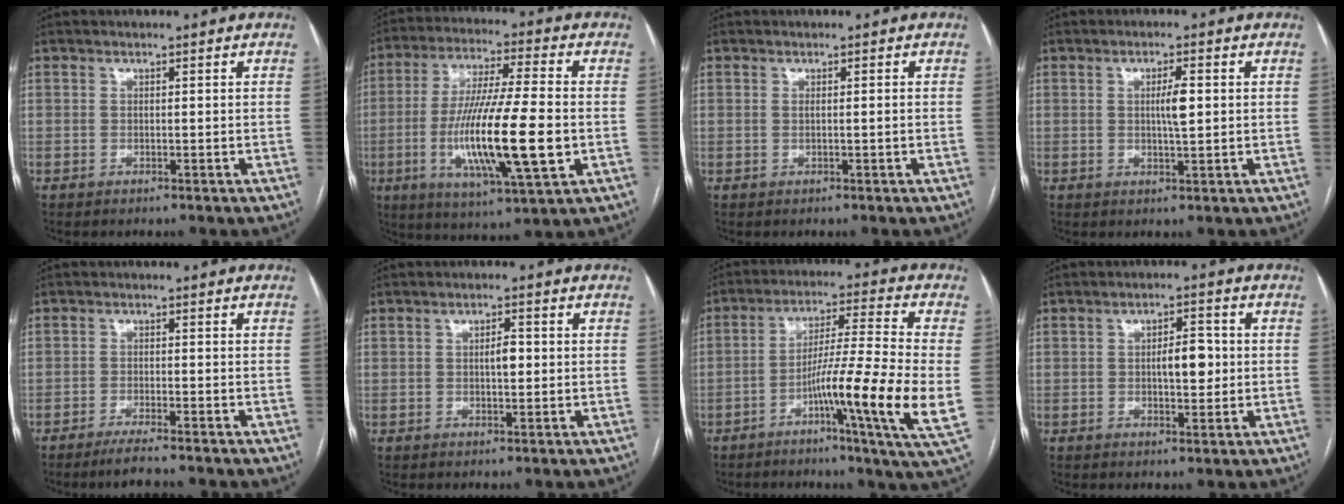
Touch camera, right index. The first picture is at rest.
{"total": 18.1, "force": [-3.4, 1.7, 17.7], "torque": [-0.337, -0.018, -0.057]}
{"total": 0.7, "force": [0.0, 0.0, 0.7], "torque": [-0.014, -0.001, 0.003]}
{"total": 3.4, "force": [0.5, 0.4, 3.4], "torque": [-0.059, -0.001, 0.009]}
{"total": 3.7, "force": [-3.2, -0.2, 1.9], "torque": [-0.034, -0.008, -0.057]}
{"total": 2.4, "force": [0.3, 0.9, 2.2], "torque": [-0.036, 0.001, 0.005]}
{"total": 15.9, "force": [-3.8, -1.3, 15.4], "torque": [-0.253, -0.013, -0.072]}
{"total": 4.9, "force": [0.1, 1.9, 4.5], "torque": [-0.069, 0.006, 0.004]}